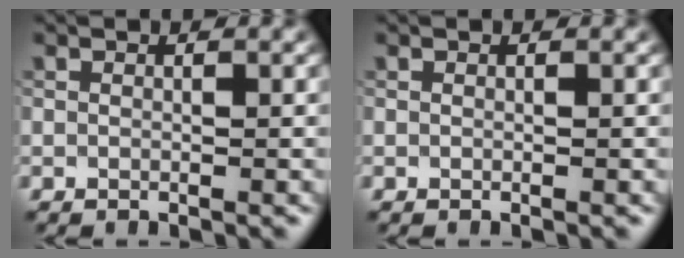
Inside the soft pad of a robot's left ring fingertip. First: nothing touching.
{"total": 0.0}